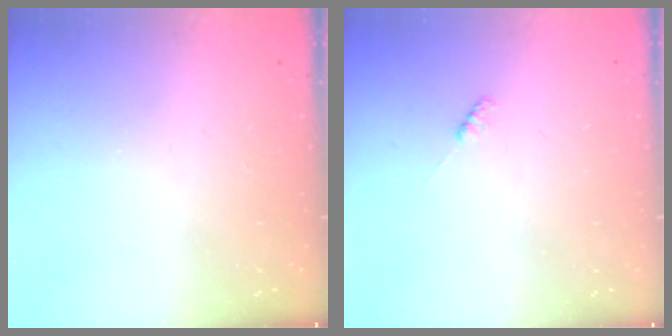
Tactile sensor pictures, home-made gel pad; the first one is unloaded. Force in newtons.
{"total": 2.3, "press": 2.2, "slide": 0.5}